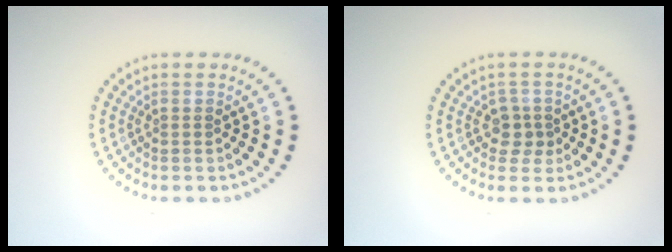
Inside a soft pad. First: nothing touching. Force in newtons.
{"total": 1.8, "press": 1.5, "slide": 1.0}